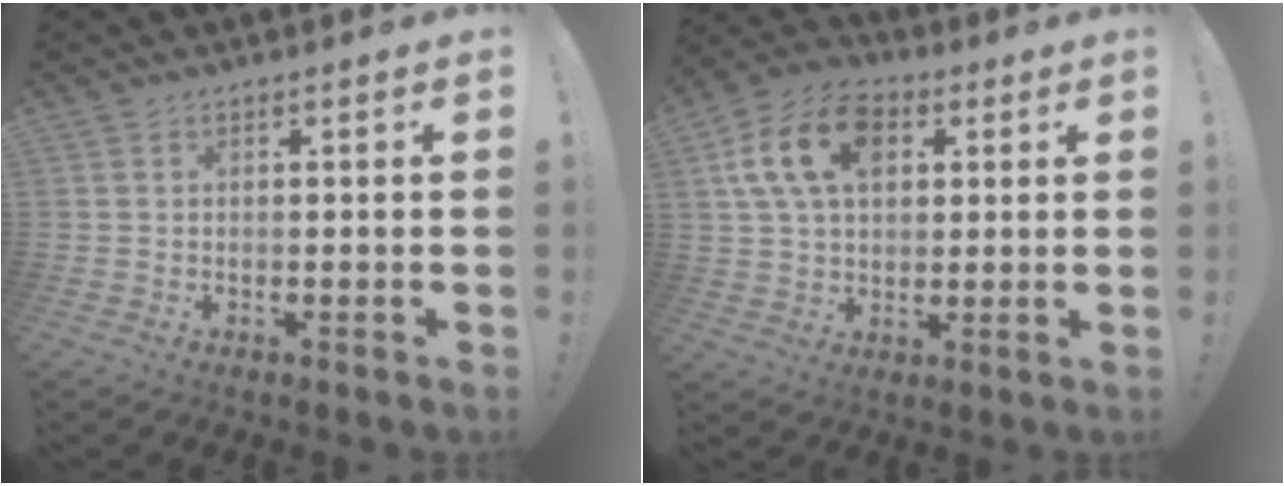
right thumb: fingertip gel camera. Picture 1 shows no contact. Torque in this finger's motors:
{"motor_torque": [0.37, 0.48, 0.86, 0.46, 0.21]}